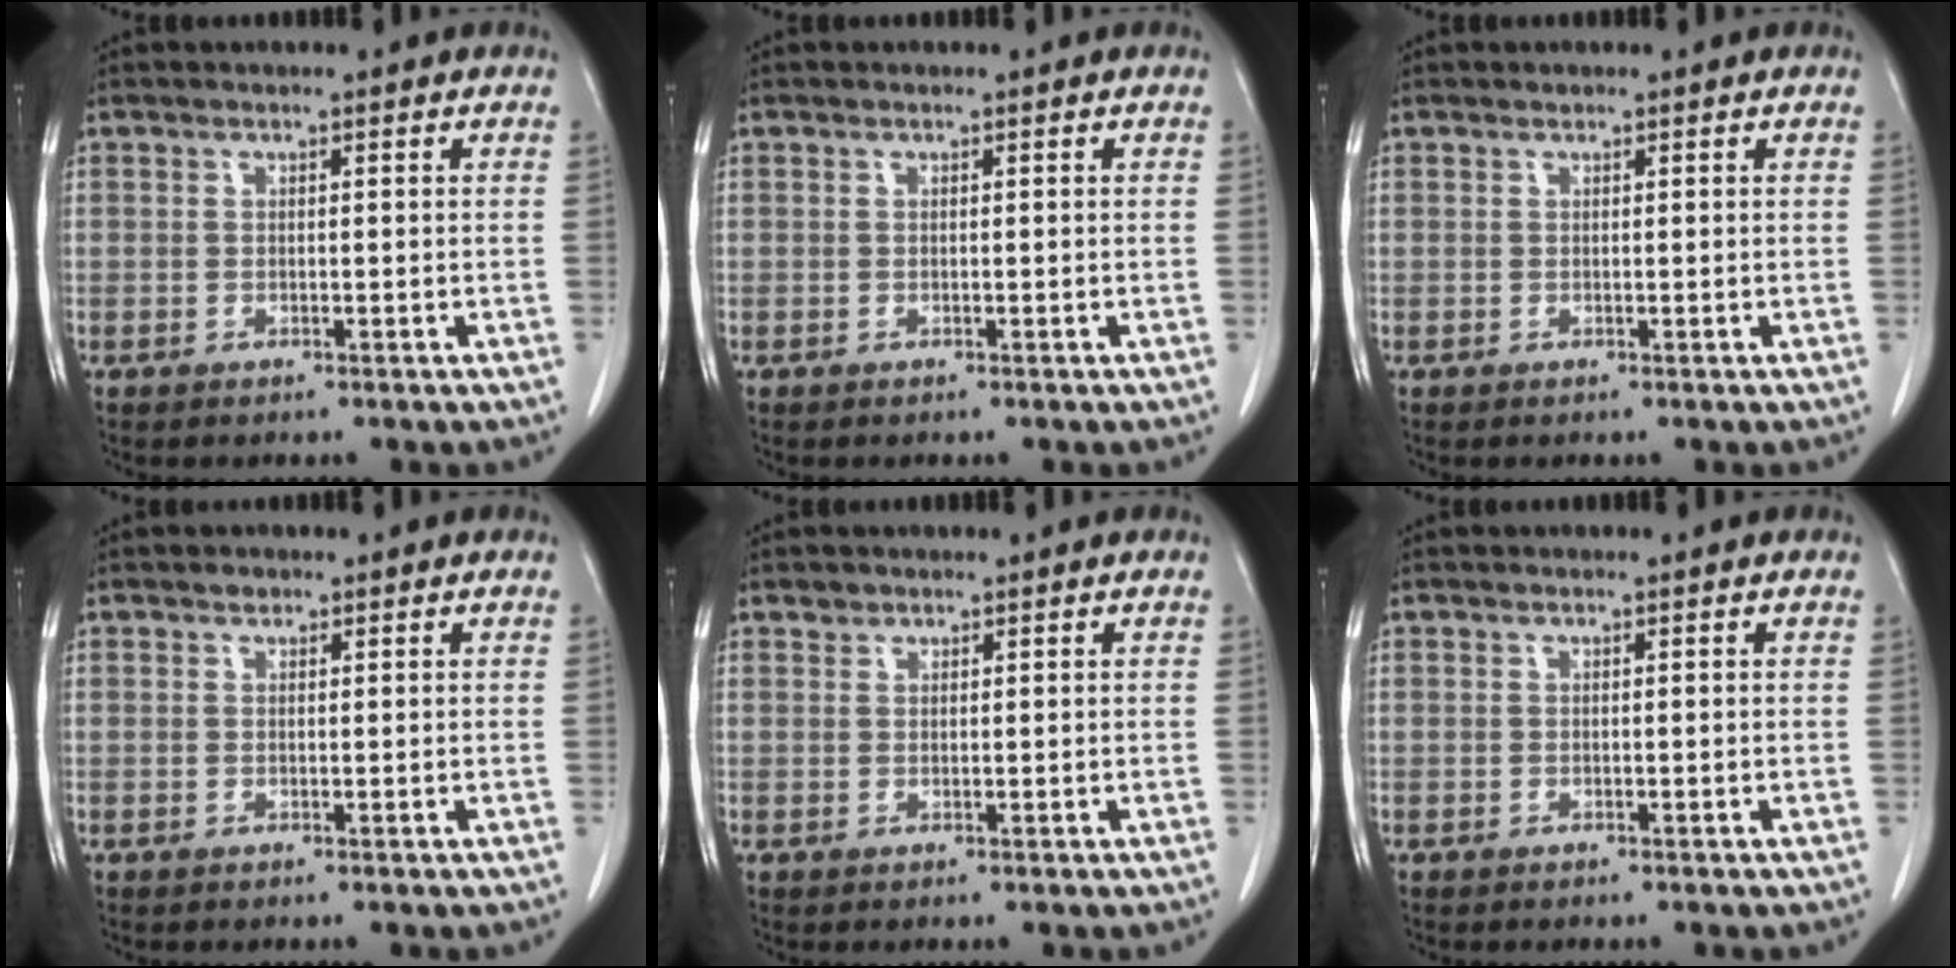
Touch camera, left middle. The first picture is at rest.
{"total": 0.0}
{"total": 0.0}
{"total": 0.6, "force": [0.5, 0.4, 0.1], "torque": [-0.004, -0.002, 0.006]}
{"total": 0.9, "force": [0.7, 0.5, 0.0], "torque": [0.006, 0.001, 0.009]}
{"total": 0.0}